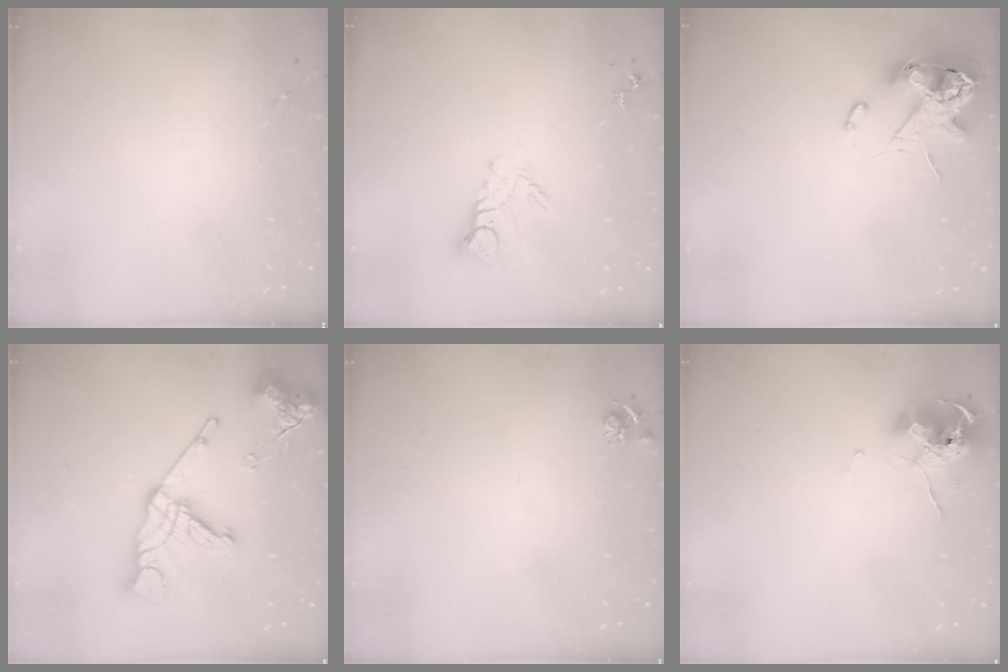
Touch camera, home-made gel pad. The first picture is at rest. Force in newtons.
{"total": 7.6, "press": 7.6, "slide": 0.7}
{"total": 12.3, "press": 12.1, "slide": 1.9}
{"total": 18.1, "press": 18.0, "slide": 2.1}
{"total": 4.8, "press": 4.7, "slide": 0.7}
{"total": 10.4, "press": 10.3, "slide": 1.2}